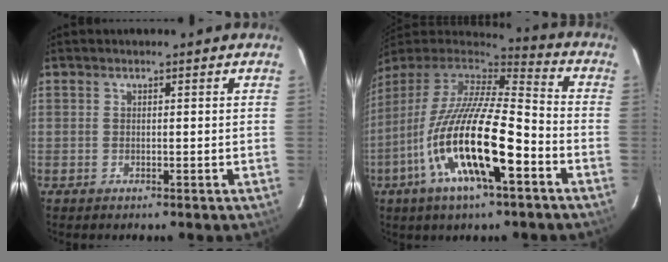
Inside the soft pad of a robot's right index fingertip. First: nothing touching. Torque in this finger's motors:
{"motor_torque": [1.32, -0.82, 1.06, 0.21]}